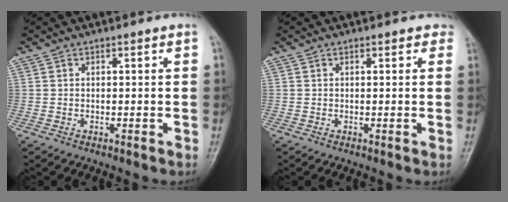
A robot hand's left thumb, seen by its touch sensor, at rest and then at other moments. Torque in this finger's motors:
{"motor_torque": [0.01, 0.08, 0.00, -0.10, 0.01]}